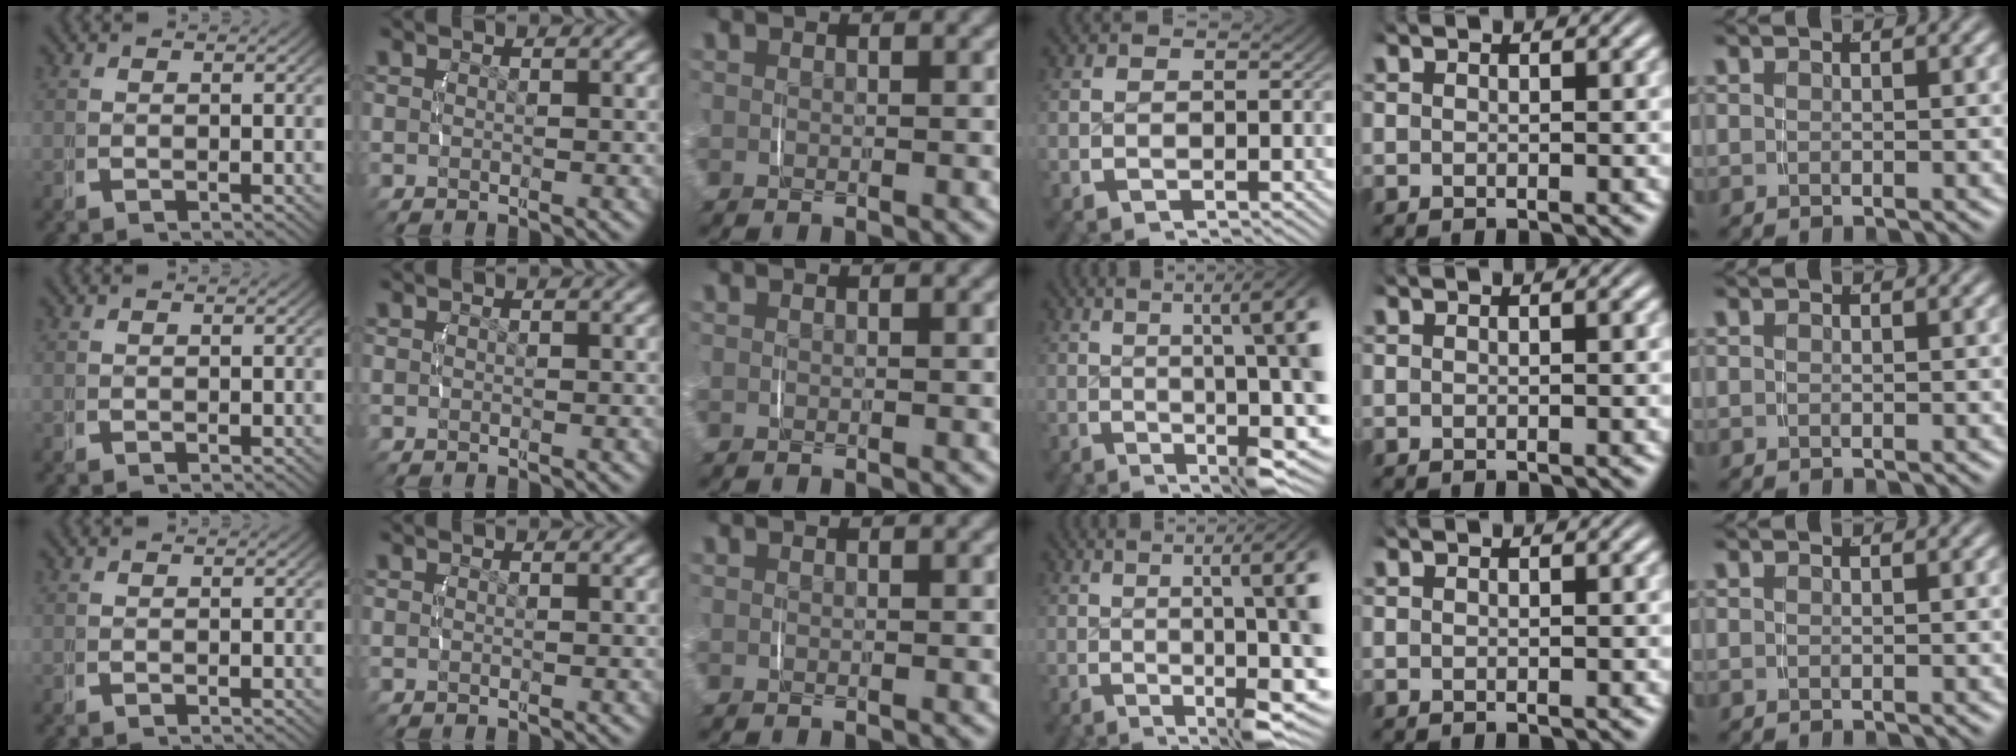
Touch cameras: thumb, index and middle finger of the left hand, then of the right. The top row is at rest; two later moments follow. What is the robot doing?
{"motion": "lift_and_place", "object": "jewelry box"}